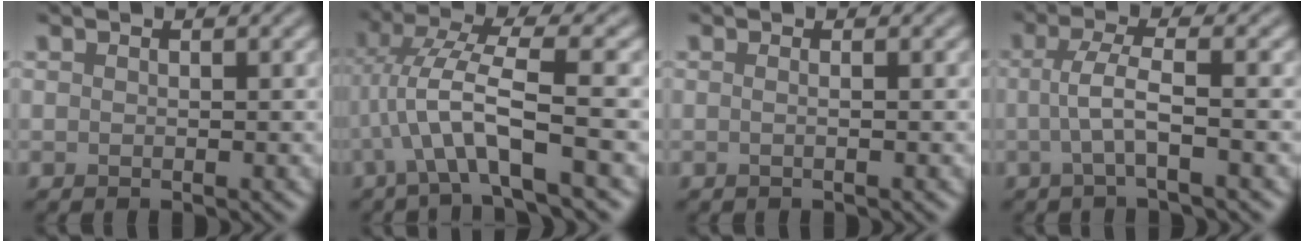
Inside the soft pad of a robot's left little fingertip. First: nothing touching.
{"total": 5.6, "force": [-1.8, 0.5, 5.3], "torque": [-0.108, 0.016, -0.035]}
{"total": 1.1, "force": [-0.3, 0.4, 0.9], "torque": [-0.009, -0.003, -0.020]}
{"total": 3.1, "force": [-0.8, 0.6, 2.9], "torque": [-0.057, 0.000, -0.017]}